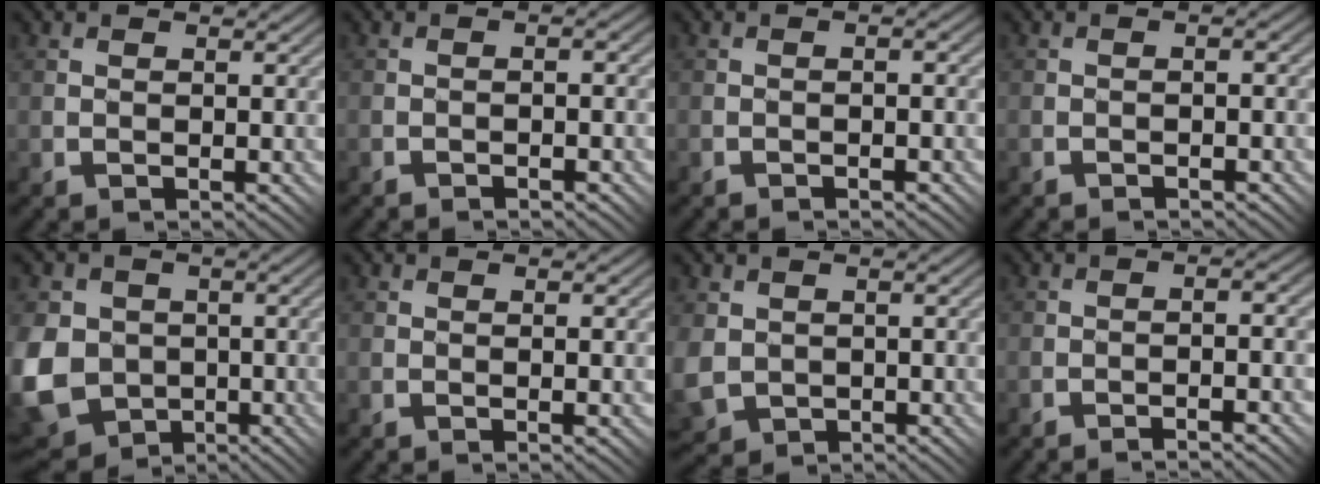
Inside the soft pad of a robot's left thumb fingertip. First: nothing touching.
{"total": 1.8, "force": [-1.1, 0.4, 1.4], "torque": [-0.021, 0.008, -0.018]}
{"total": 1.3, "force": [-0.8, 0.2, 1.0], "torque": [-0.015, 0.006, -0.014]}
{"total": 1.0, "force": [-0.8, 0.2, 0.6], "torque": [-0.009, 0.006, -0.016]}
{"total": 10.9, "force": [-1.9, 9.5, 4.9], "torque": [-0.158, -0.032, -0.045]}
{"total": 2.2, "force": [-0.4, 0.2, 2.2], "torque": [-0.029, 0.000, 0.001]}
{"total": 4.4, "force": [-0.1, 3.8, 2.1], "torque": [-0.074, -0.026, 0.002]}
{"total": 4.6, "force": [-2.8, 0.4, 3.7], "torque": [-0.049, 0.003, -0.042]}